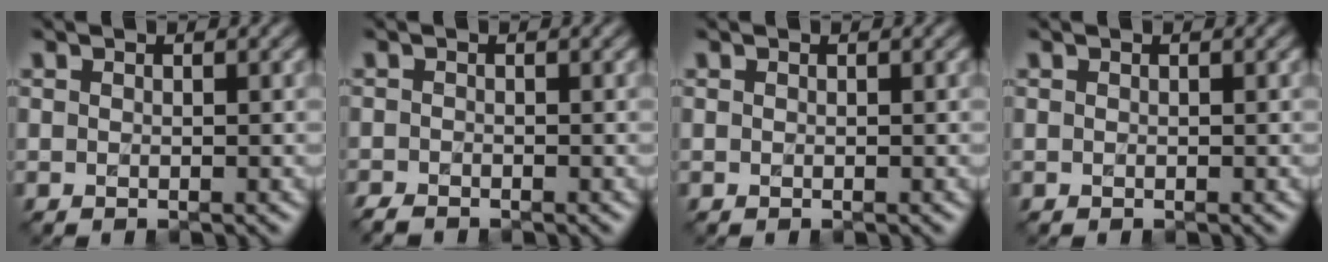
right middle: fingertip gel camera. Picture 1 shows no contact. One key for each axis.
{"total": 1.6, "fx": -1.5, "fy": 0.3, "fz": 0.6, "tx": -0.014, "ty": -0.010, "tz": -0.031}
{"total": 0.0}
{"total": 0.0}